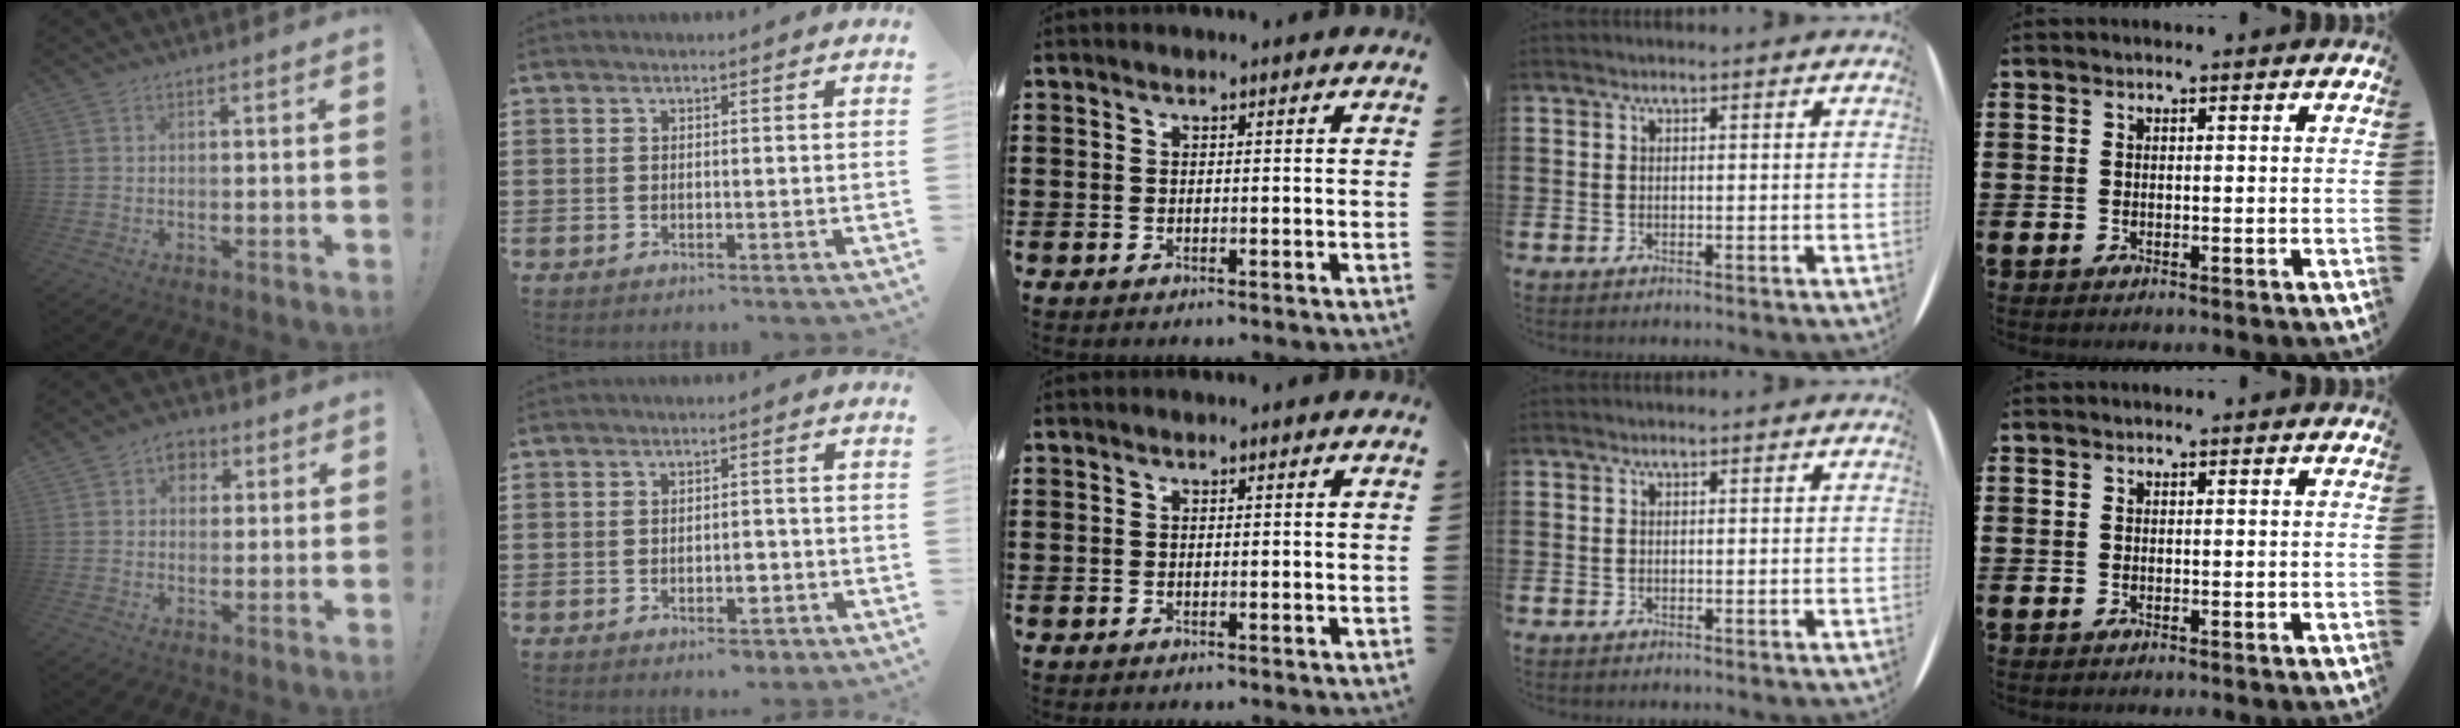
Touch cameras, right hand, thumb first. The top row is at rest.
{"thumb": {"total": 5.3, "force": [1.7, 4.6, 2.0], "torque": [-0.021, -0.003, 0.031]}, "index": {"total": 3.0, "force": [-1.4, 1.4, 2.2], "torque": [-0.037, 0.005, -0.026]}}